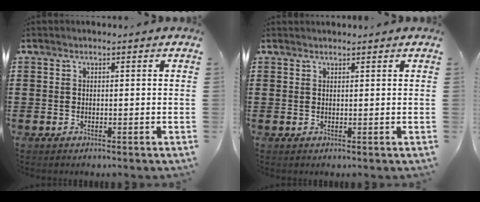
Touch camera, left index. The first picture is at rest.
{"total": 0.8, "force": [0.8, 0.0, 0.1], "torque": [-0.005, -0.002, 0.017]}